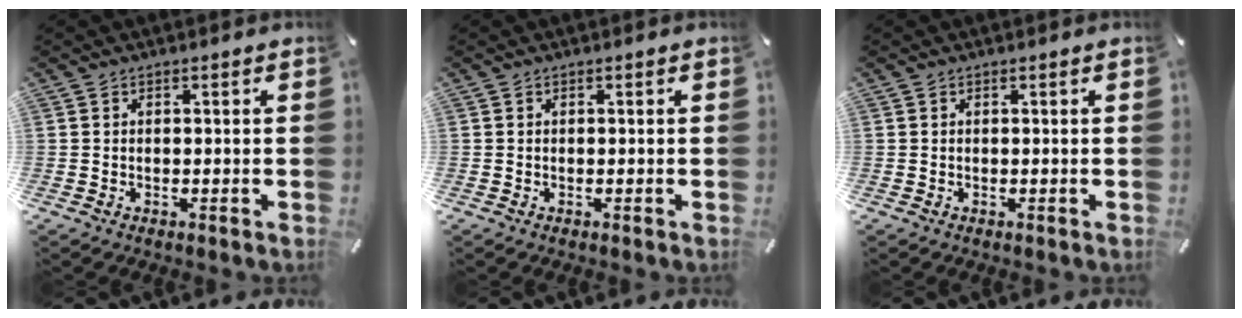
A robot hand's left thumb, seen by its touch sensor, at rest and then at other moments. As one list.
[{"total": 0.0}, {"total": 0.0}]